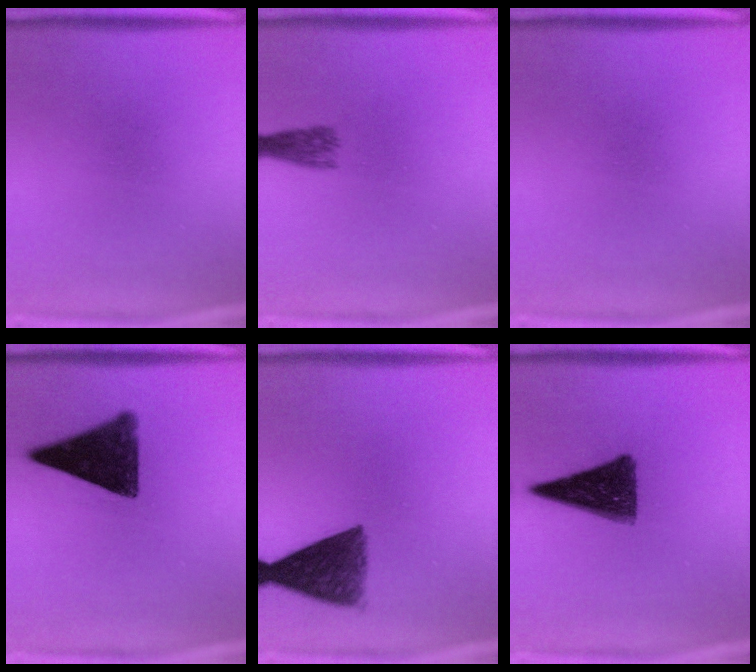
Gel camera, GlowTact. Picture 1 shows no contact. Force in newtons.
{"total": 2.7}
{"total": 0.0}
{"total": 12.8}
{"total": 8.7}
{"total": 12.3}